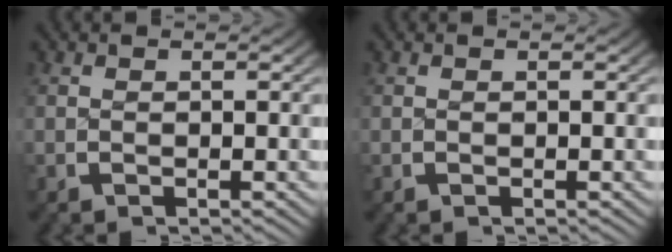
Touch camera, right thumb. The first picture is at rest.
{"total": 0.0}